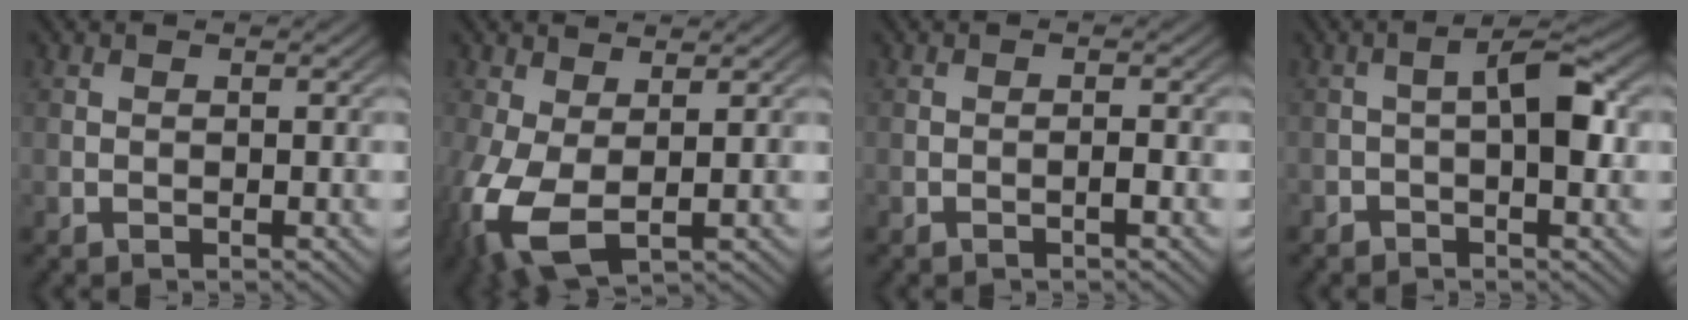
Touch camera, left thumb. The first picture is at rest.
{"total": 7.7, "force": [-0.9, 4.1, 6.5], "torque": [-0.176, -0.014, -0.018]}
{"total": 0.9, "force": [-0.5, 0.0, 0.8], "torque": [-0.011, 0.005, -0.009]}
{"total": 4.0, "force": [-0.9, 1.3, 3.6], "torque": [-0.057, 0.014, -0.025]}